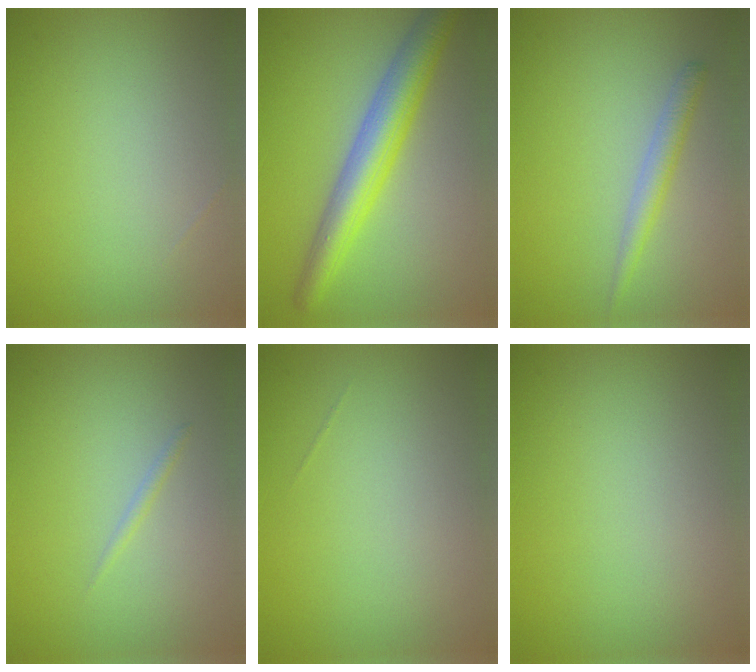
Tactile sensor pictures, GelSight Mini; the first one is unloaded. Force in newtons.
{"total": 5.7, "press": 5.7, "slide": 0.1}
{"total": 1.9, "press": 1.9, "slide": 0.0}
{"total": 0.6, "press": 0.6, "slide": 0.1}
{"total": 0.0}
{"total": 0.0}